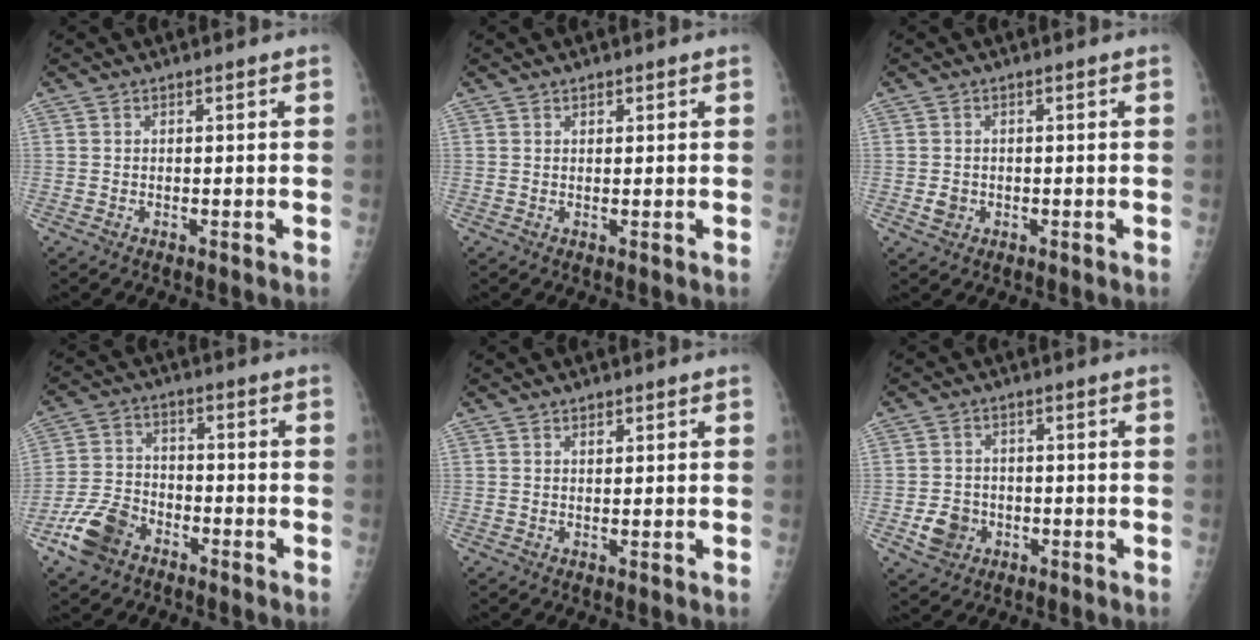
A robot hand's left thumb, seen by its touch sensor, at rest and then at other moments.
{"total": 0.9, "force": [0.6, 0.6, 0.4], "torque": [0.001, -0.004, 0.008]}
{"total": 2.0, "force": [-0.4, 1.7, 0.8], "torque": [-0.007, 0.003, -0.003]}
{"total": 9.5, "force": [-5.5, 6.1, 4.7], "torque": [-0.092, 0.023, -0.109]}
{"total": 1.3, "force": [0.8, 0.7, 0.6], "torque": [-0.003, -0.004, 0.012]}
{"total": 5.2, "force": [-1.7, 4.4, 2.1], "torque": [-0.022, 0.009, -0.024]}